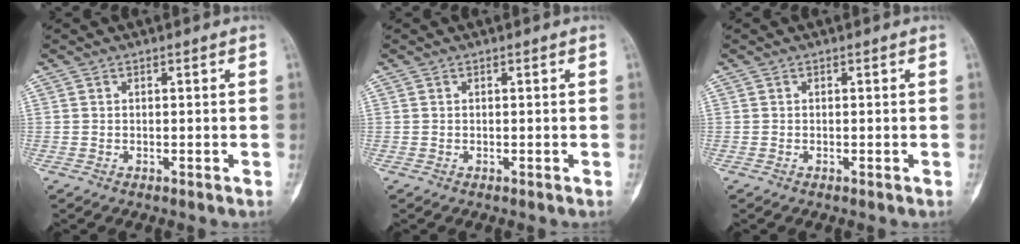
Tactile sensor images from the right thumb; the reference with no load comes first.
{"total": 0.0}
{"total": 0.0}